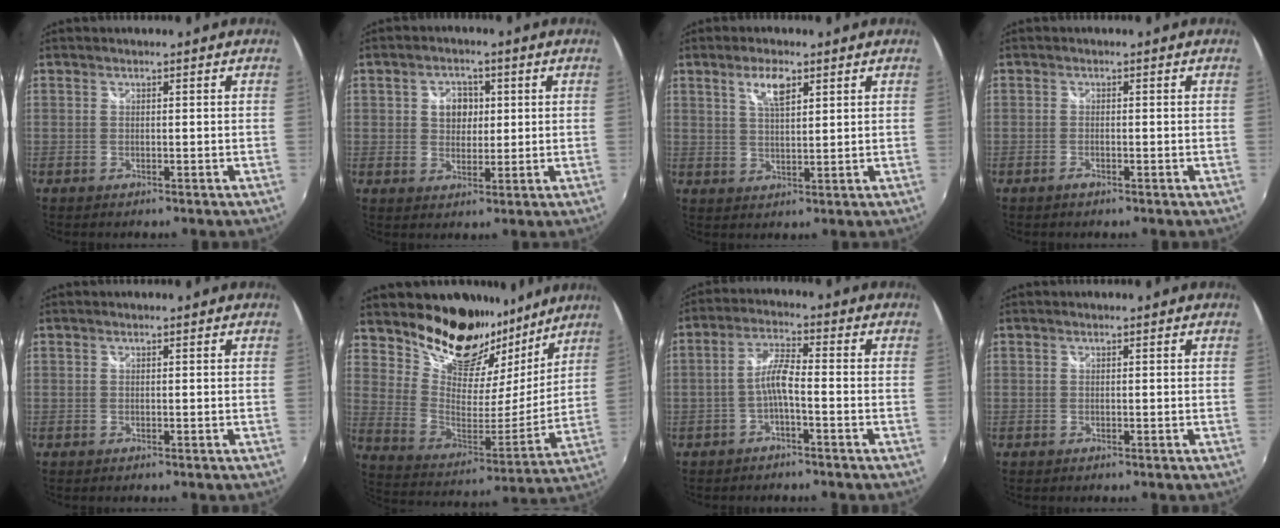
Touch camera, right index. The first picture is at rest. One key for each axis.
{"total": 5.5, "fx": 1.2, "fy": 4.3, "fz": 3.2, "tx": -0.046, "ty": 0.010, "tz": 0.022}
{"total": 5.1, "fx": 2.8, "fy": 1.8, "fz": 3.9, "tx": -0.070, "ty": 0.004, "tz": 0.051}
{"total": 1.0, "fx": -0.7, "fy": 0.3, "fz": 0.6, "tx": -0.012, "ty": -0.001, "tz": -0.013}
{"total": 0.0}
{"total": 23.4, "fx": 17.5, "fy": 11.8, "fz": 10.1, "tx": -0.200, "ty": 0.010, "tz": 0.301}
{"total": 4.6, "fx": -1.9, "fy": 0.7, "fz": 4.2, "tx": -0.090, "ty": 0.011, "tz": -0.036}
{"total": 0.0}